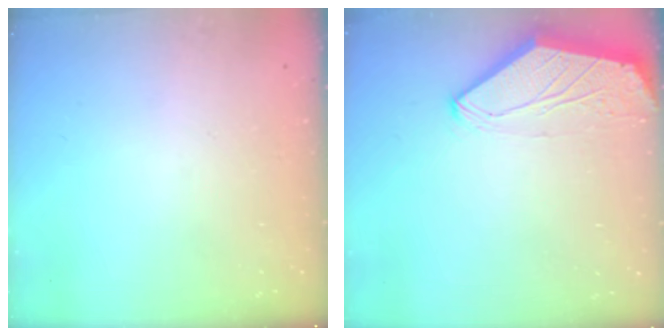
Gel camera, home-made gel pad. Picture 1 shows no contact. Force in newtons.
{"total": 0.0}